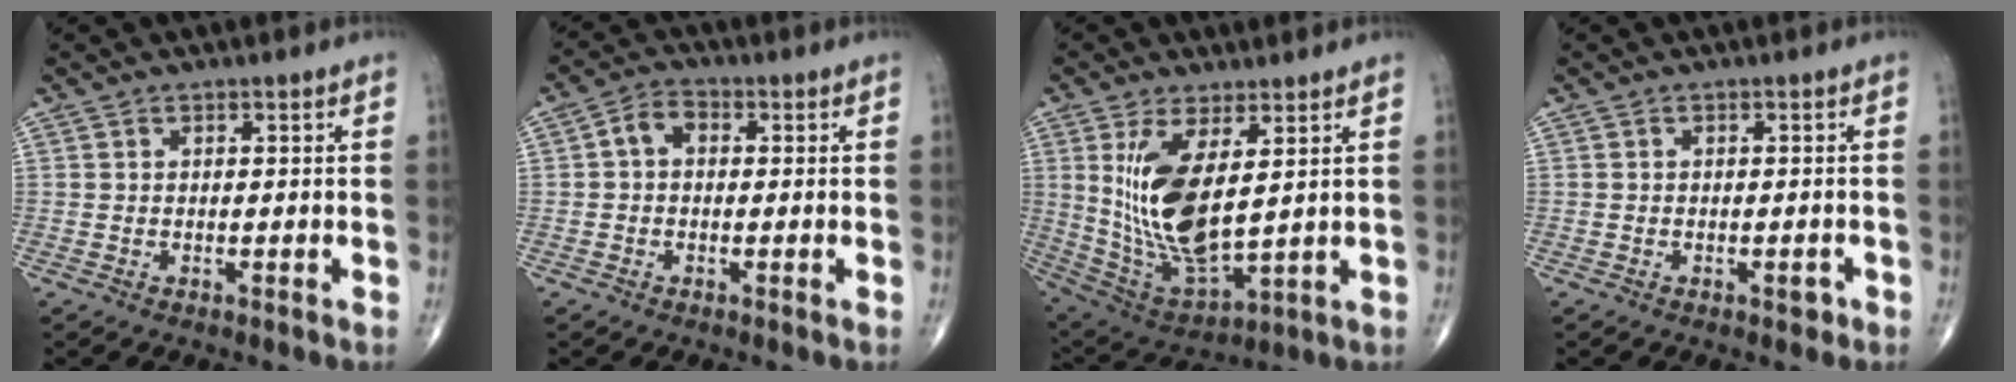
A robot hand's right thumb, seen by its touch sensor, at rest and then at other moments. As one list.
[{"total": 4.1, "force": [0.2, 2.9, 2.9], "torque": [-0.043, 0.016, -0.006]}, {"total": 15.4, "force": [3.5, 6.4, 13.6], "torque": [-0.265, -0.028, 0.089]}, {"total": 1.5, "force": [-0.8, 0.7, 1.0], "torque": [-0.009, 0.001, -0.010]}]